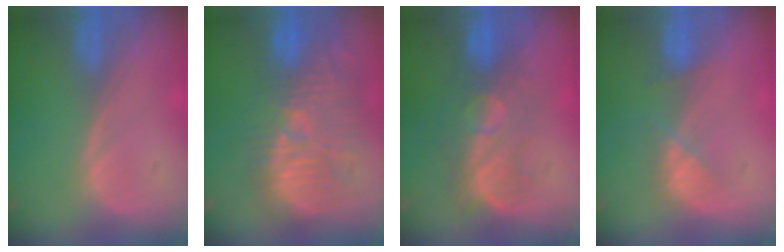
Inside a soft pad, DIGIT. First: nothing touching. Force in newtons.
{"total": 12.3, "press": 11.7, "slide": 3.8}
{"total": 8.2, "press": 7.8, "slide": 2.5}
{"total": 2.9, "press": 2.9, "slide": 0.7}